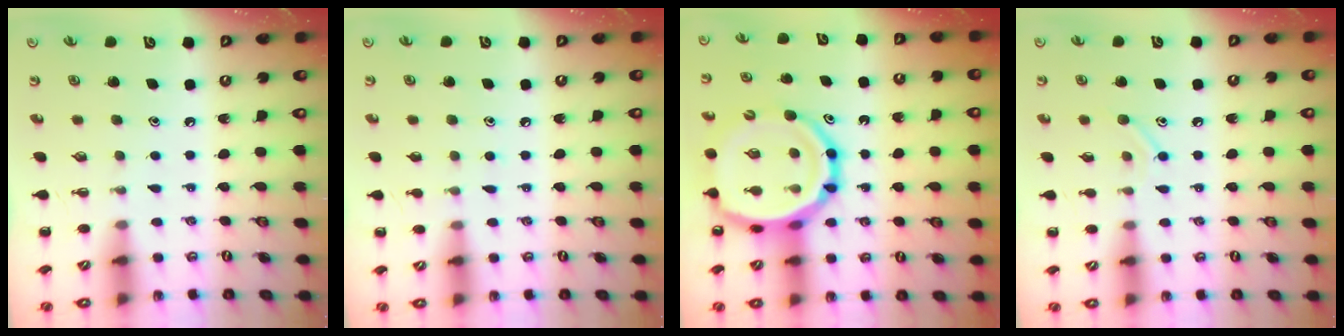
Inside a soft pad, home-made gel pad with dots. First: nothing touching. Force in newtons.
{"total": 4.9, "press": 4.6, "slide": 1.6}
{"total": 19.4, "press": 18.8, "slide": 4.5}
{"total": 7.5, "press": 7.4, "slide": 1.4}